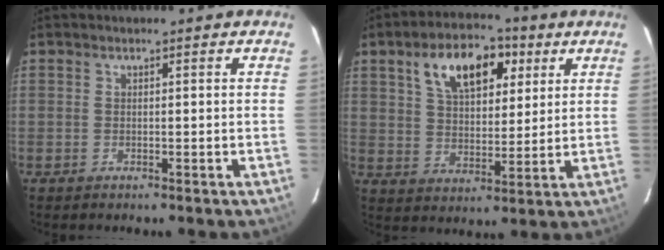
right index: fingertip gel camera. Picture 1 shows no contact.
{"total": 13.2, "force": [6.4, 7.0, 9.2], "torque": [-0.155, 0.028, 0.107]}